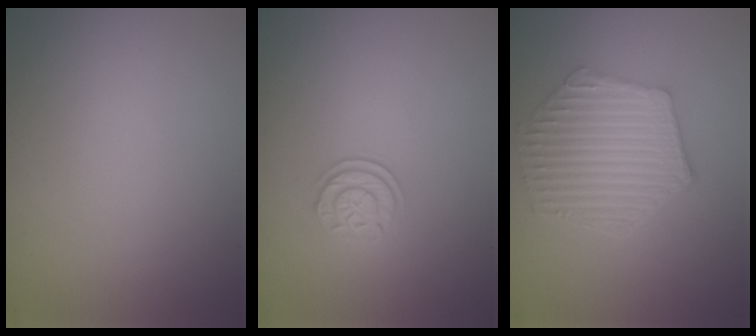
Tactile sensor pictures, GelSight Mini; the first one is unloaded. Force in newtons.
{"total": 2.0, "press": 1.8, "slide": 0.9}
{"total": 6.4, "press": 4.8, "slide": 4.2}